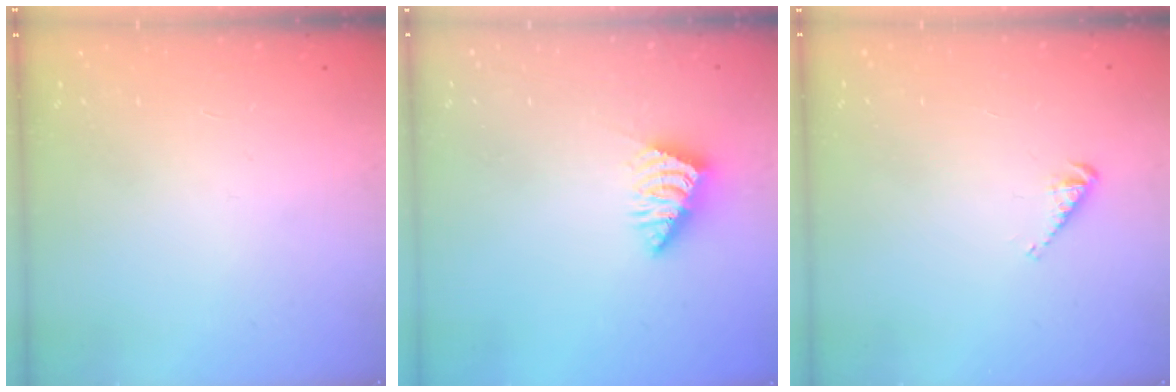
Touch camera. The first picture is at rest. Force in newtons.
{"total": 3.0, "press": 3.0, "slide": 0.6}
{"total": 2.9, "press": 2.9, "slide": 0.3}